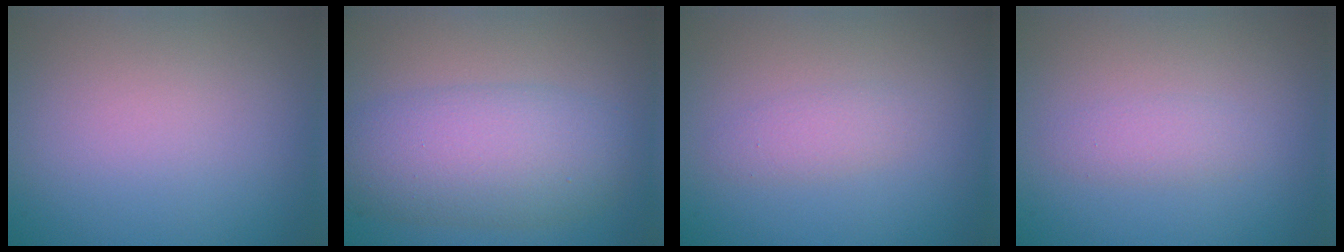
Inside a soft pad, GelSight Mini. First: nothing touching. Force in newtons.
{"total": 6.6, "press": 6.6, "slide": 0.2}
{"total": 1.4, "press": 1.4, "slide": 0.0}
{"total": 1.5, "press": 1.5, "slide": 0.1}